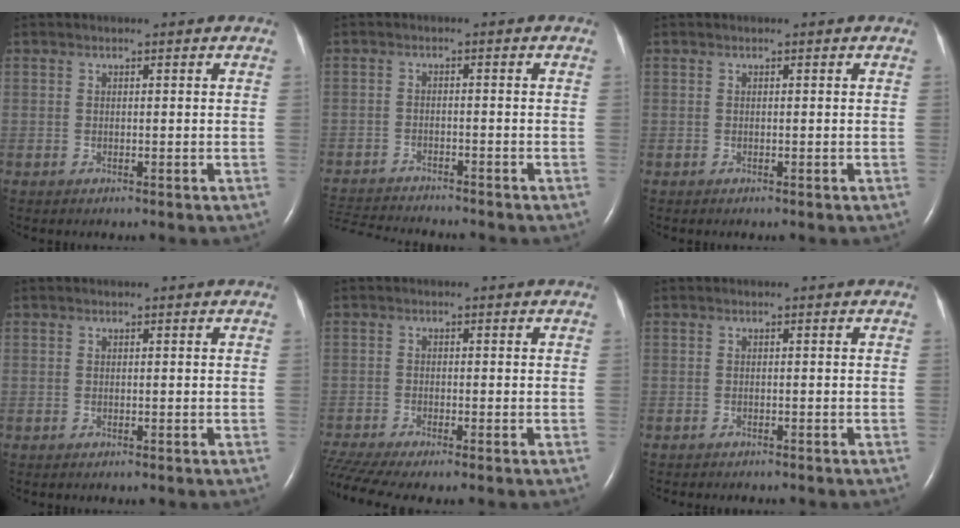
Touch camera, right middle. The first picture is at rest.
{"total": 10.7, "force": [-10.1, 1.4, 3.3], "torque": [-0.070, -0.009, -0.158]}
{"total": 0.0}
{"total": 0.0}
{"total": 6.5, "force": [-5.6, -0.2, 3.4], "torque": [-0.072, -0.010, -0.101]}
{"total": 4.3, "force": [-3.8, 1.0, 1.8], "torque": [-0.023, -0.007, -0.044]}